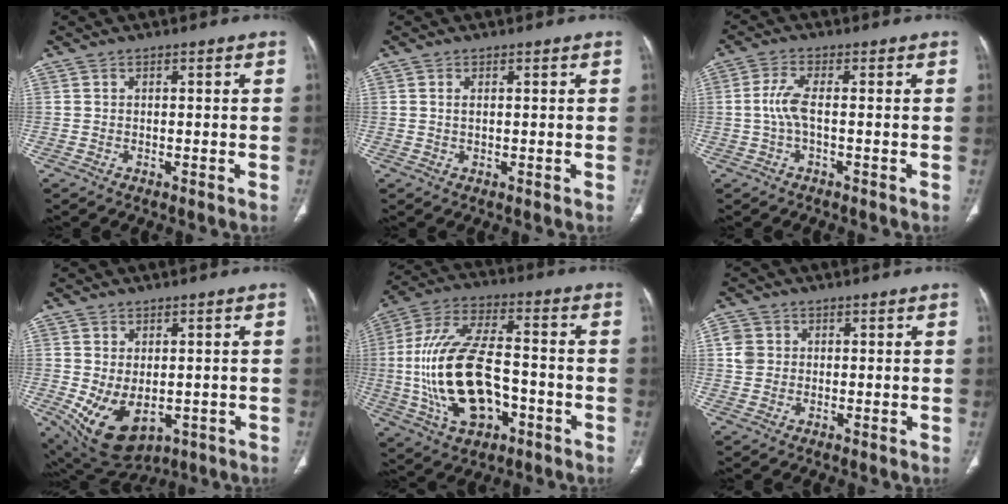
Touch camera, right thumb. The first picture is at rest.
{"total": 1.3, "force": [0.4, 0.6, 1.1], "torque": [-0.025, 0.001, 0.010]}
{"total": 2.8, "force": [-0.7, 1.1, 2.5], "torque": [-0.056, 0.007, -0.017]}
{"total": 11.0, "force": [-2.2, 6.9, 8.3], "torque": [-0.136, -0.008, -0.007]}
{"total": 20.8, "force": [-4.0, 10.9, 17.3], "torque": [-0.345, 0.028, -0.061]}
{"total": 3.5, "force": [0.6, 3.2, 1.4], "torque": [-0.016, 0.001, 0.011]}